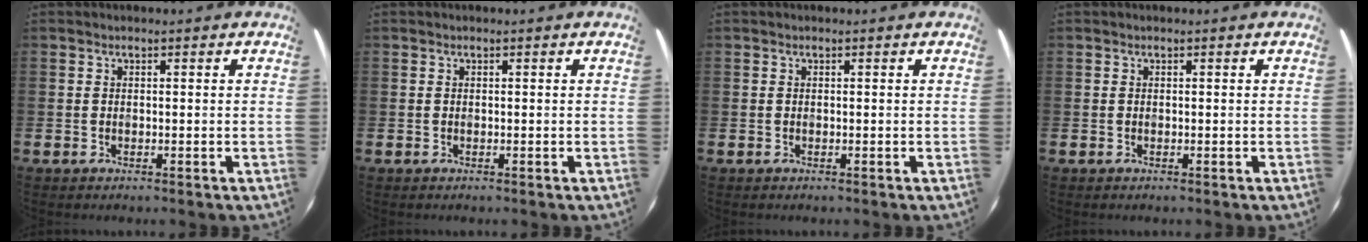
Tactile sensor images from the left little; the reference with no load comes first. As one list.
[{"total": 0.0}, {"total": 0.0}, {"total": 0.0}]